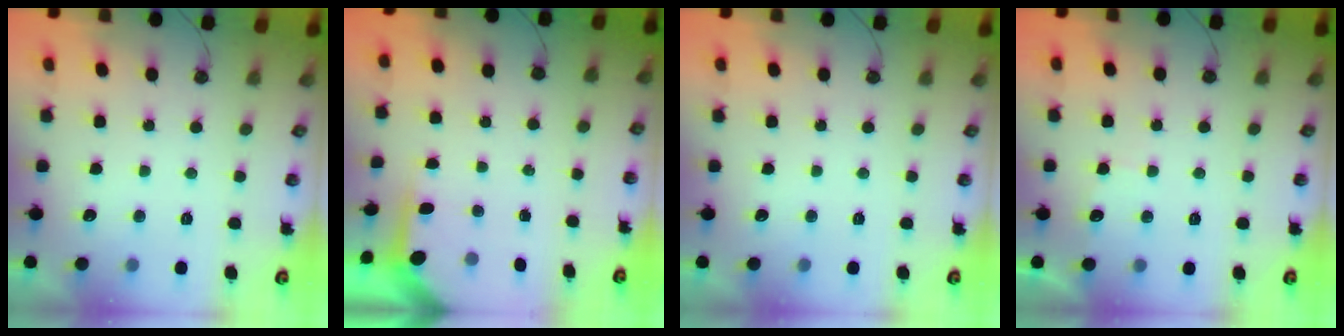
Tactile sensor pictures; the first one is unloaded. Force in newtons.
{"total": 3.7, "press": 3.7, "slide": 0.3}
{"total": 0.0}
{"total": 3.3, "press": 3.2, "slide": 0.6}